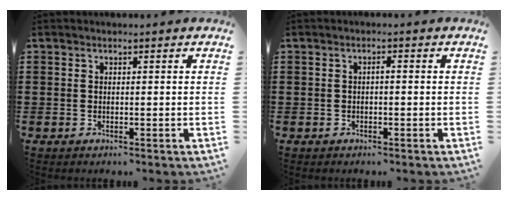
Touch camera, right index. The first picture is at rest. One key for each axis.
{"total": 0.9, "fx": -0.3, "fy": 0.2, "fz": 0.8, "tx": -0.017, "ty": -0.003, "tz": -0.005}